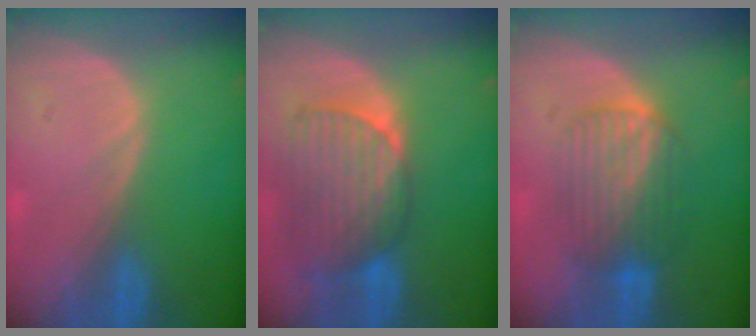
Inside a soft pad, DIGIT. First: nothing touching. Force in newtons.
{"total": 9.2, "press": 8.3, "slide": 3.9}
{"total": 6.7, "press": 6.6, "slide": 0.6}